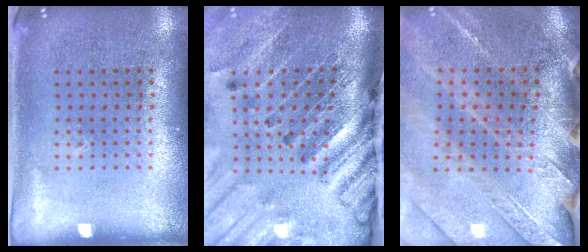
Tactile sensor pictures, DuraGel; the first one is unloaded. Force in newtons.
{"total": 4.5, "press": 3.3, "slide": 3.0}
{"total": 2.8, "press": 2.8, "slide": 0.7}